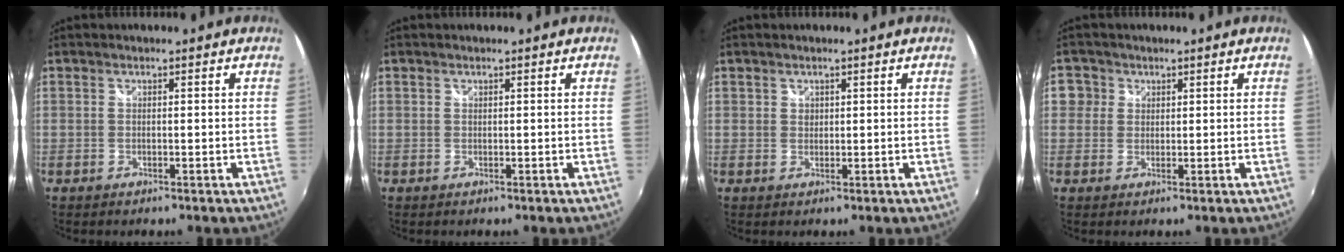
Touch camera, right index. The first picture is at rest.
{"total": 0.0}
{"total": 1.0, "force": [0.3, 1.0, 0.1], "torque": [0.000, 0.002, 0.003]}
{"total": 3.0, "force": [0.2, 3.0, 0.3], "torque": [0.006, 0.017, 0.002]}